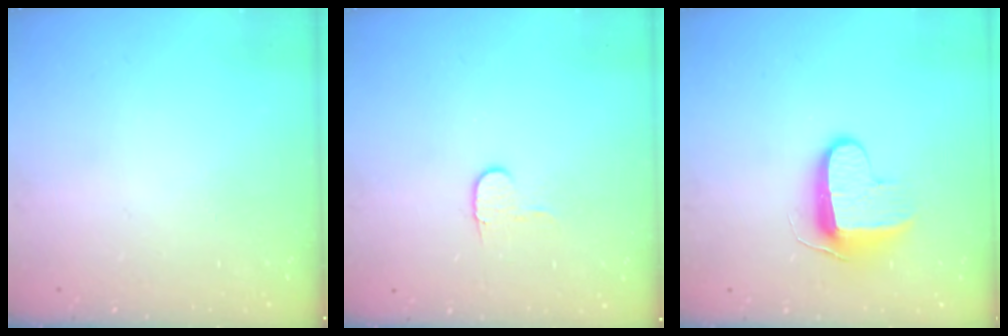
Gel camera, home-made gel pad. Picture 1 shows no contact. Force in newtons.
{"total": 5.5, "press": 5.4, "slide": 0.5}
{"total": 9.2, "press": 9.2, "slide": 0.9}